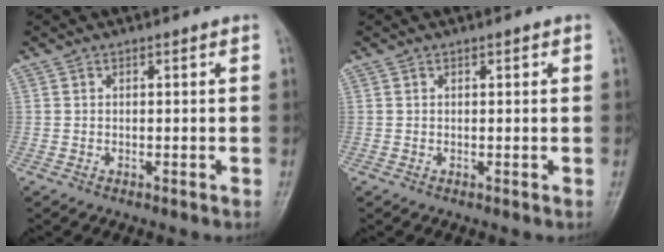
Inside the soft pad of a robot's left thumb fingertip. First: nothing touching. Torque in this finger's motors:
{"motor_torque": [-0.10, 0.01, 0.04, 0.15, 0.03]}